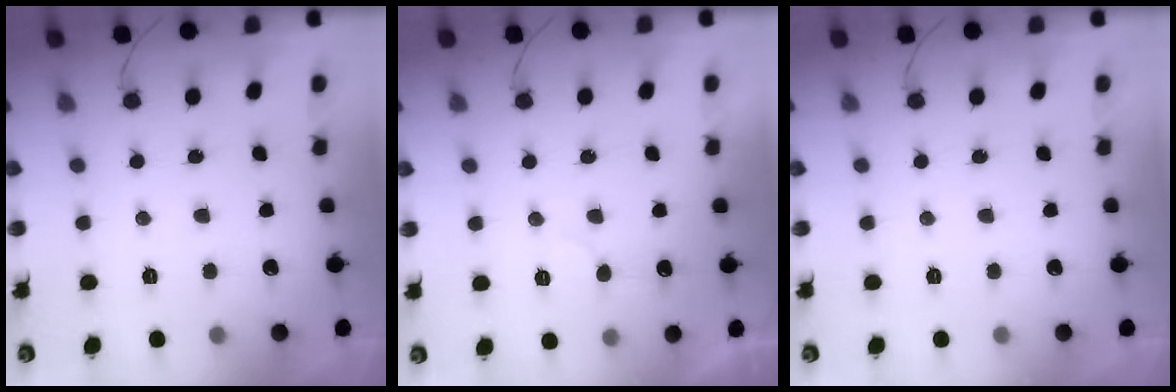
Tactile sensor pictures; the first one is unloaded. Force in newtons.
{"total": 6.7, "press": 6.7, "slide": 0.5}
{"total": 0.0}